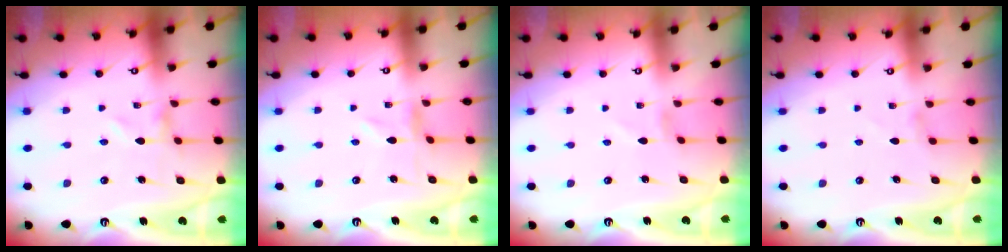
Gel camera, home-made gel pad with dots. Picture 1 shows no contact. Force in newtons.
{"total": 0.7, "press": 0.7, "slide": 0.2}
{"total": 0.7, "press": 0.7, "slide": 0.2}
{"total": 0.0}